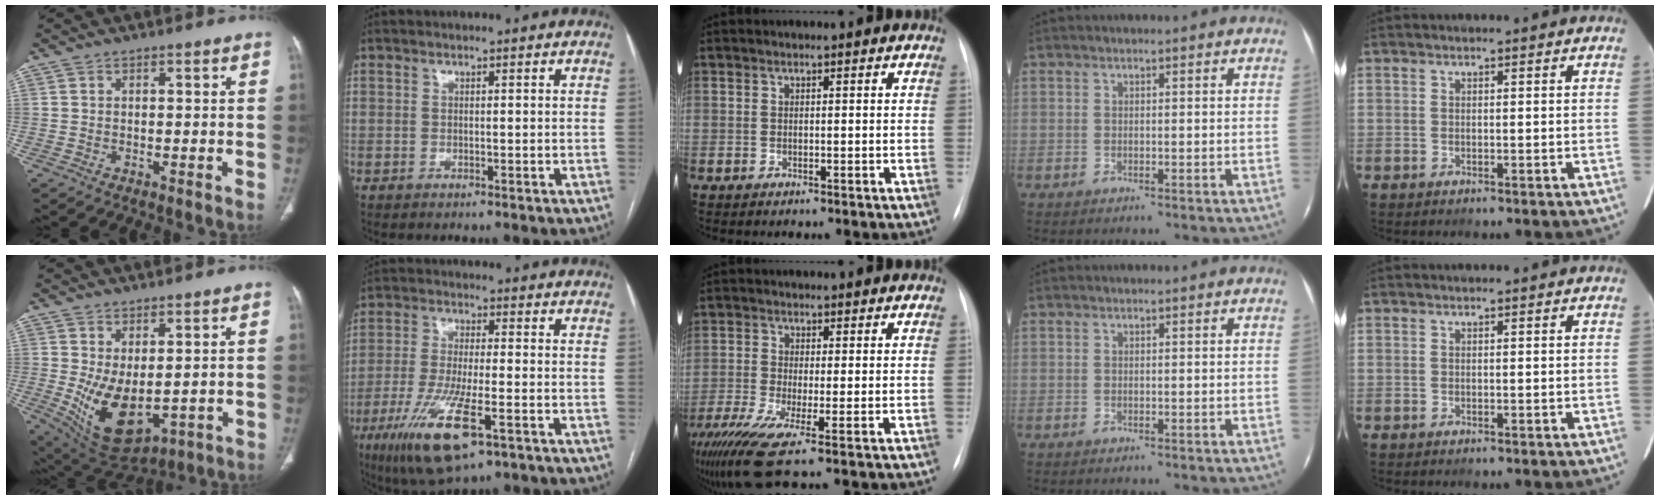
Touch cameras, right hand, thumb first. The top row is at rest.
{"thumb": {"total": 11.4, "force": [-0.7, 6.1, 9.6], "torque": [-0.159, -0.017, 0.021]}, "index": {"total": 13.1, "force": [-6.4, 2.4, 11.2], "torque": [-0.228, -0.030, -0.107]}, "middle": {"total": 9.9, "force": [-5.7, 1.1, 8.0], "torque": [-0.158, -0.028, -0.104]}}